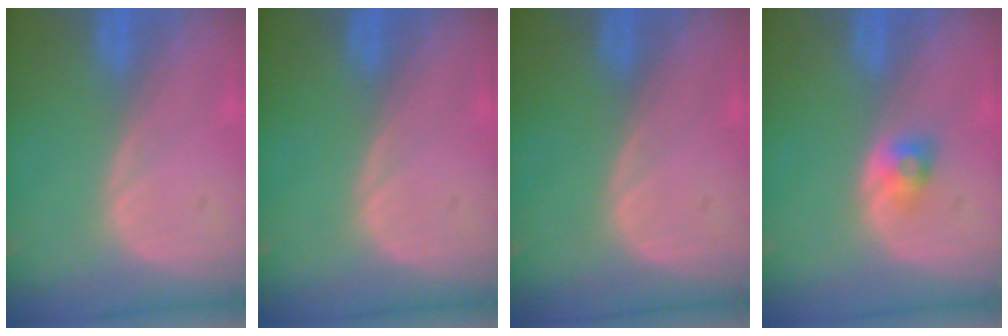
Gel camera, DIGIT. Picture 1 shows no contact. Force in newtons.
{"total": 0.0}
{"total": 0.0}
{"total": 2.6, "press": 2.3, "slide": 1.2}